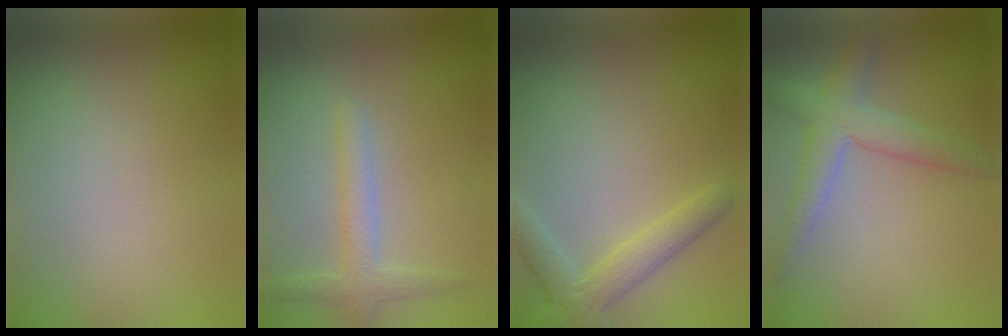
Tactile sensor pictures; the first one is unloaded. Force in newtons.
{"total": 2.4, "press": 2.4, "slide": 0.1}
{"total": 3.4, "press": 3.4, "slide": 0.2}
{"total": 4.1, "press": 4.1, "slide": 0.2}